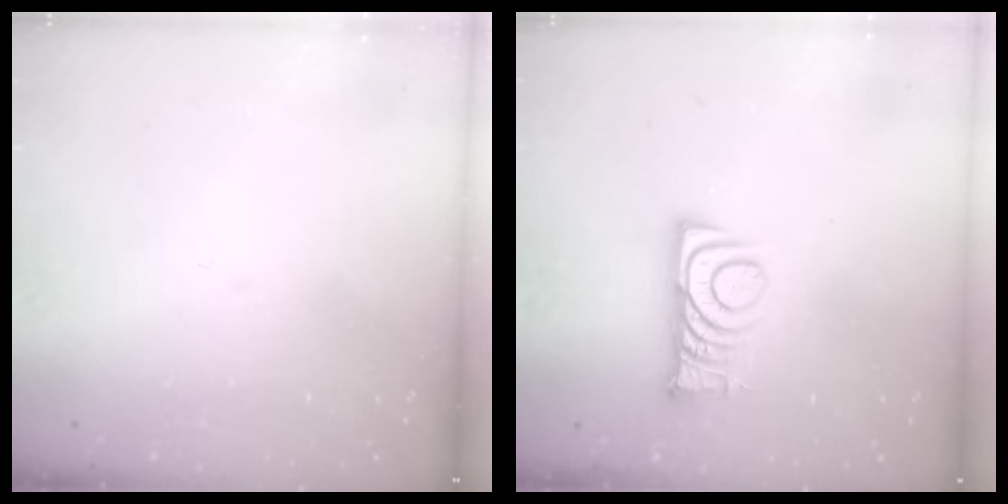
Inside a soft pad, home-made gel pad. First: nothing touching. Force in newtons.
{"total": 8.1, "press": 8.1, "slide": 0.9}